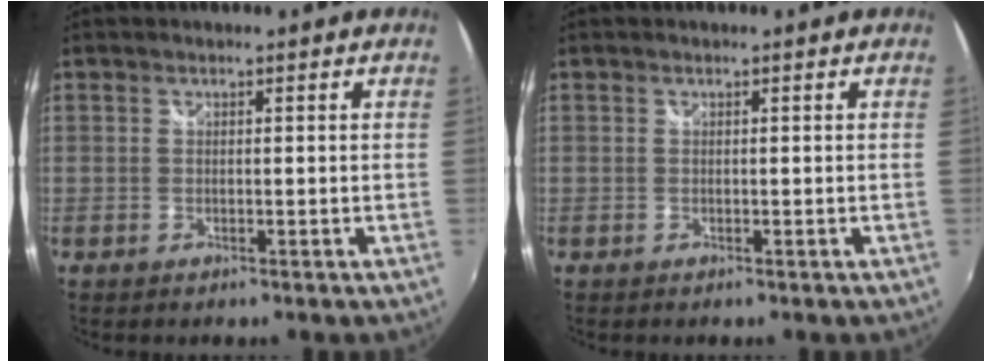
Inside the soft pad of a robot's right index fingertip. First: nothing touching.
{"total": 0.0}